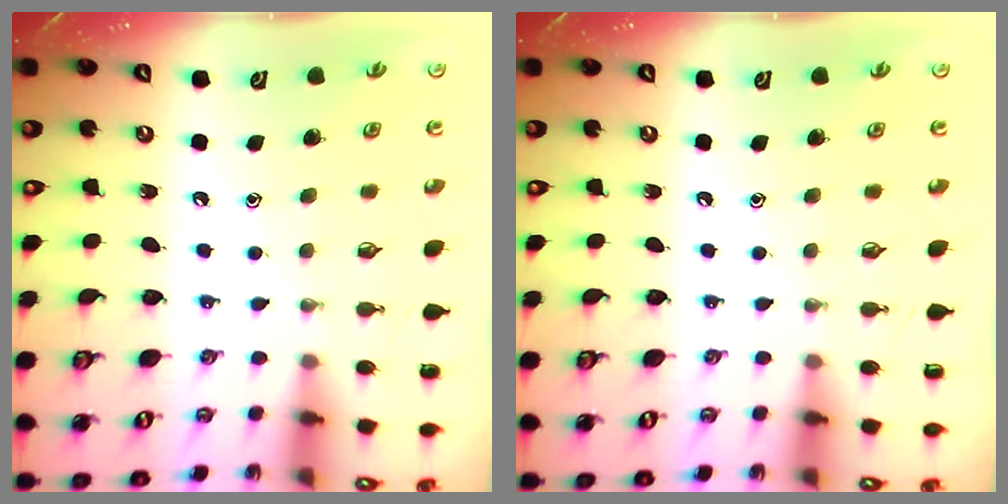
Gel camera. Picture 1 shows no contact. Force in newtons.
{"total": 0.0}